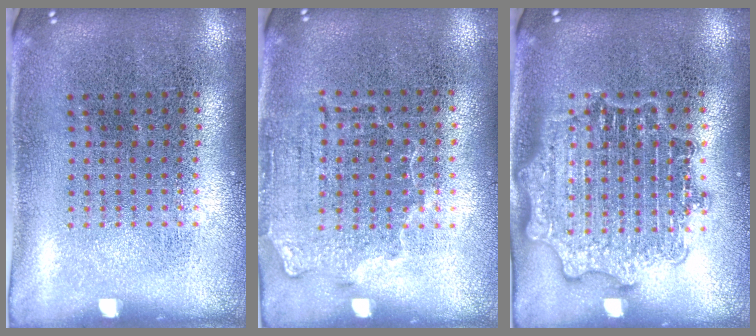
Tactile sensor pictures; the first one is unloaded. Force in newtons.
{"total": 1.5, "press": 1.2, "slide": 0.8}
{"total": 2.8, "press": 2.8, "slide": 0.4}